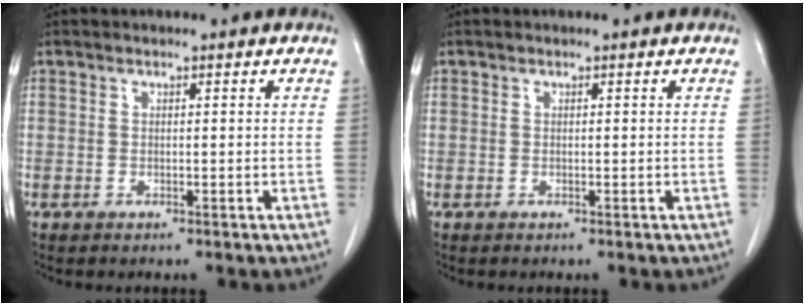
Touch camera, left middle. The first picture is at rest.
{"total": 0.0}